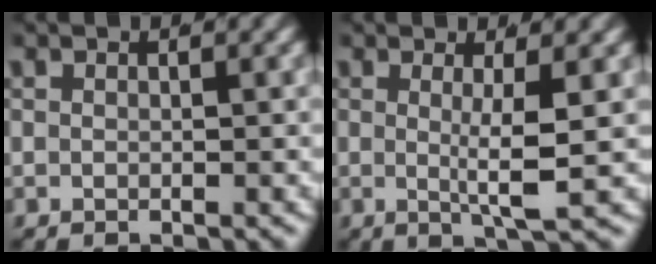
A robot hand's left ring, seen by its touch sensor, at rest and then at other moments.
{"total": 3.8, "force": [0.2, 0.0, 3.8], "torque": [-0.061, -0.014, 0.008]}